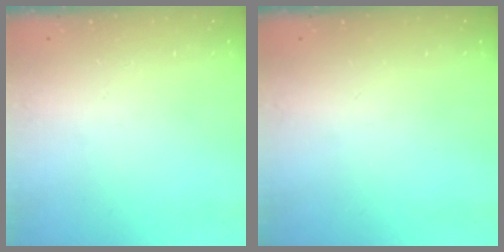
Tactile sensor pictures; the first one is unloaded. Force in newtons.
{"total": 0.0}